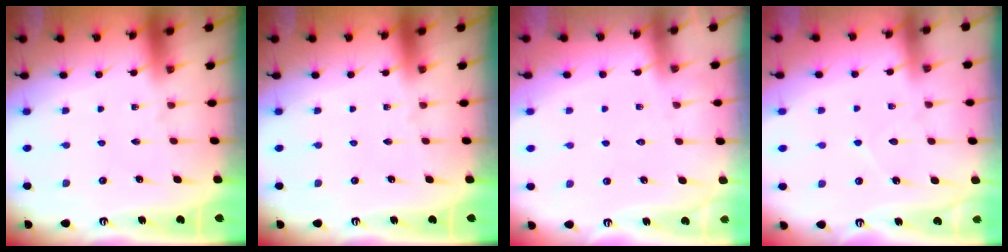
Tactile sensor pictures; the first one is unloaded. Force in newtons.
{"total": 0.0}
{"total": 5.2, "press": 5.1, "slide": 0.6}
{"total": 4.9, "press": 4.8, "slide": 0.4}